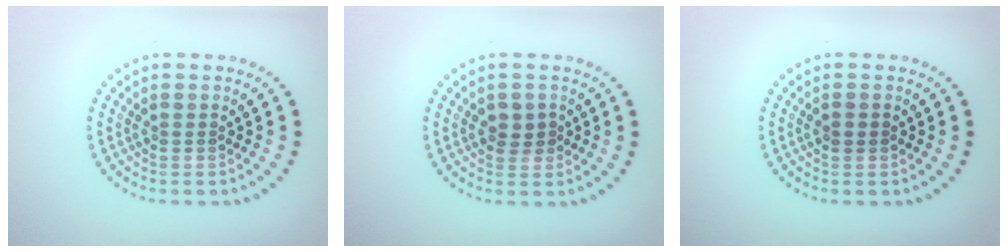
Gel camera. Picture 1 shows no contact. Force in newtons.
{"total": 1.8, "press": 1.7, "slide": 0.4}
{"total": 1.1, "press": 1.1, "slide": 0.1}